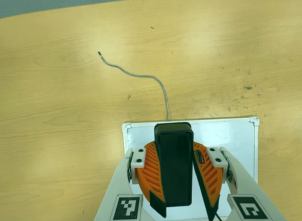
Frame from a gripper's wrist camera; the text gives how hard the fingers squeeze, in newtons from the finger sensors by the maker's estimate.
{"total": 10.1, "left": 9.8, "right": 10.4}